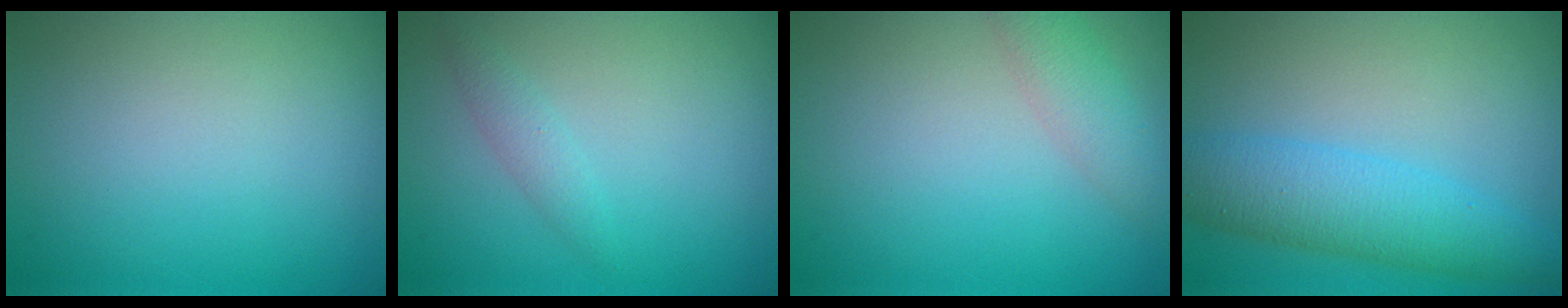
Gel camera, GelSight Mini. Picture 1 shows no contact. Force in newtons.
{"total": 1.3, "press": 1.3, "slide": 0.0}
{"total": 2.5, "press": 2.5, "slide": 0.1}
{"total": 5.1, "press": 5.1, "slide": 0.3}